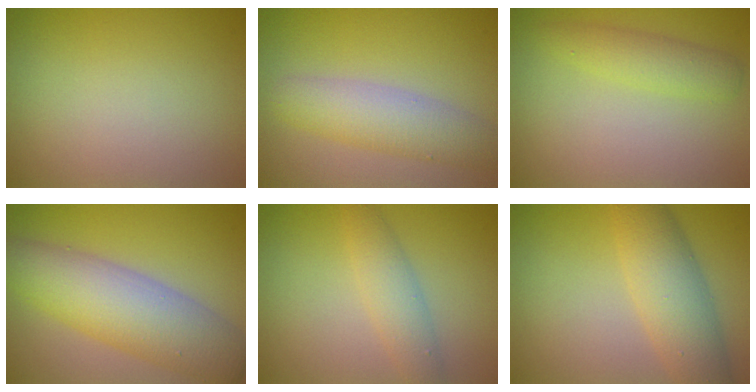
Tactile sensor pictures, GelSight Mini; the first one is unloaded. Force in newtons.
{"total": 4.5, "press": 4.5, "slide": 0.2}
{"total": 2.4, "press": 2.4, "slide": 0.1}
{"total": 8.1, "press": 8.1, "slide": 0.3}
{"total": 2.8, "press": 2.8, "slide": 0.1}
{"total": 5.9, "press": 5.9, "slide": 0.2}